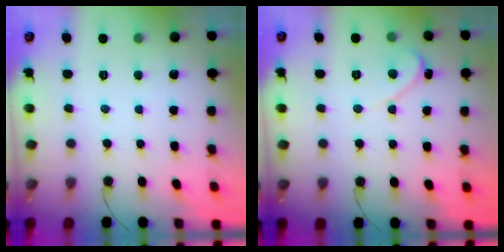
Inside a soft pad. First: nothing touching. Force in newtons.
{"total": 2.1, "press": 2.1, "slide": 0.2}